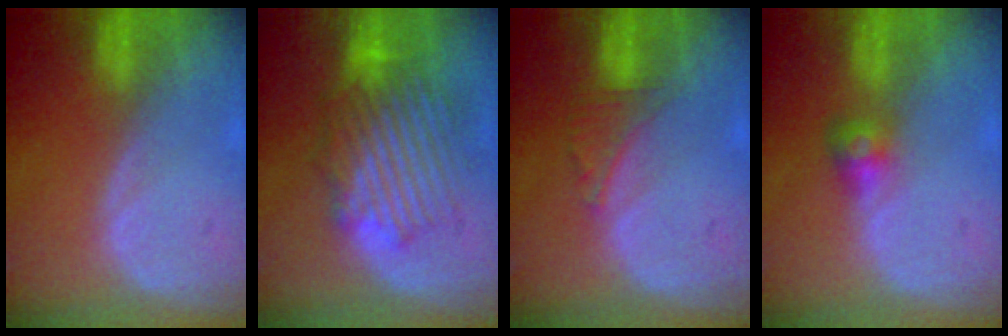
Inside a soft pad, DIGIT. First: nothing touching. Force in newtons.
{"total": 9.4, "press": 8.9, "slide": 3.1}
{"total": 2.5, "press": 2.5, "slide": 0.2}
{"total": 2.8, "press": 2.6, "slide": 0.9}